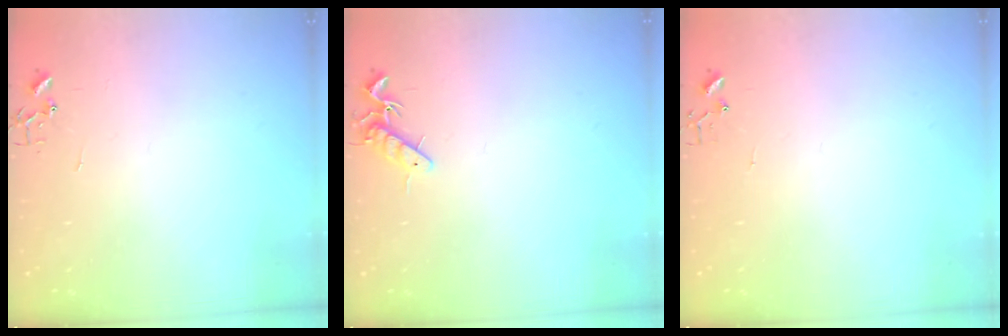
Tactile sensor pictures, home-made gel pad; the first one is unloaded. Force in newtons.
{"total": 7.6, "press": 7.5, "slide": 0.8}
{"total": 3.8, "press": 3.8, "slide": 0.5}